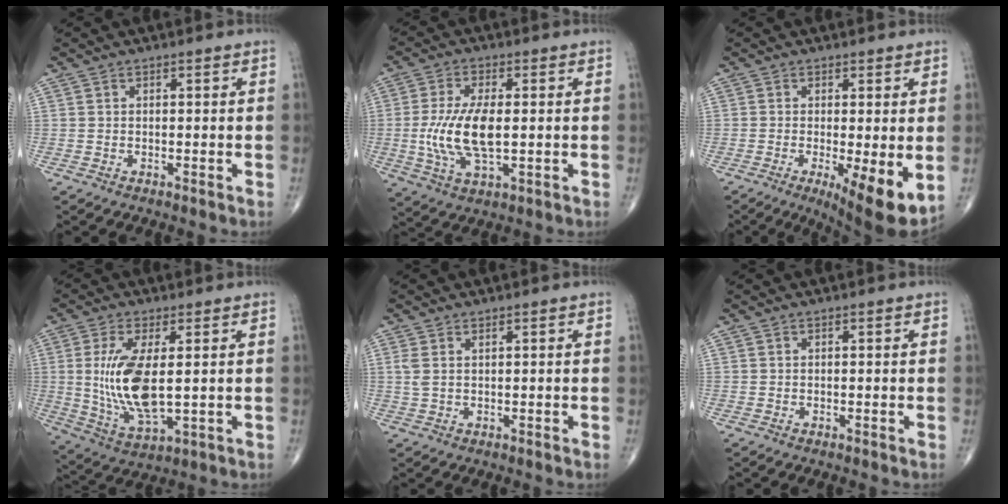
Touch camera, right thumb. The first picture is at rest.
{"total": 11.2, "force": [-0.4, 4.6, 10.2], "torque": [-0.220, -0.007, -0.006]}
{"total": 10.6, "force": [-2.4, 2.9, 9.9], "torque": [-0.146, -0.026, -0.032]}
{"total": 13.0, "force": [1.0, 5.0, 11.9], "torque": [-0.250, -0.022, 0.032]}
{"total": 2.1, "force": [0.9, 0.8, 1.7], "torque": [-0.047, 0.008, 0.026]}
{"total": 0.0}